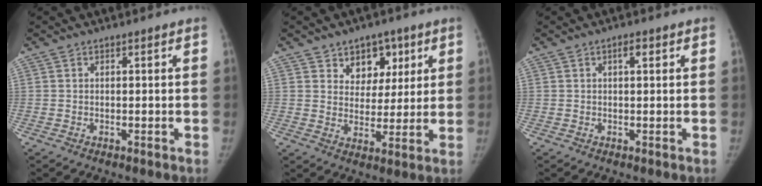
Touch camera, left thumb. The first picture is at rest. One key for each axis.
{"total": 8.1, "fx": 4.4, "fy": 6.2, "fz": 2.6, "tx": 0.008, "ty": -0.017, "tz": 0.069}
{"total": 1.6, "fx": 0.6, "fy": 0.6, "fz": 1.4, "tx": -0.019, "ty": 0.003, "tz": 0.009}